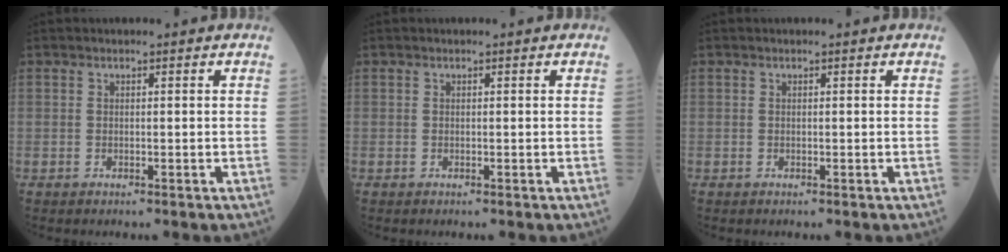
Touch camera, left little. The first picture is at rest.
{"total": 0.0}
{"total": 0.0}